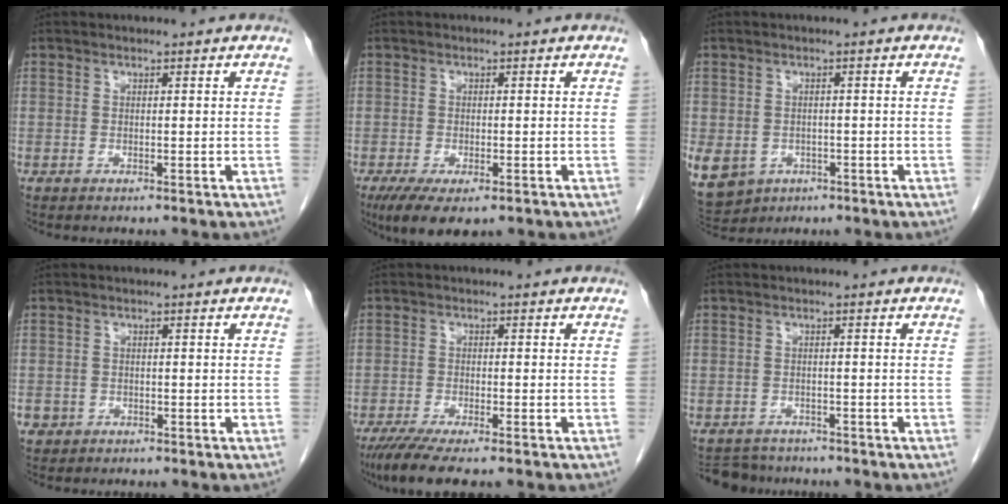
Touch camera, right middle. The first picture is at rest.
{"total": 6.6, "force": [-4.1, 2.4, 4.6], "torque": [-0.075, -0.016, -0.063]}
{"total": 18.3, "force": [-7.5, 14.9, 7.6], "torque": [-0.254, -0.014, -0.097]}
{"total": 2.4, "force": [-1.2, 2.0, 0.5], "torque": [-0.008, 0.003, -0.017]}
{"total": 7.5, "force": [-5.8, 1.0, 4.7], "torque": [-0.079, -0.019, -0.094]}
{"total": 5.0, "force": [-4.6, 2.0, 0.1], "torque": [-0.001, -0.003, -0.070]}